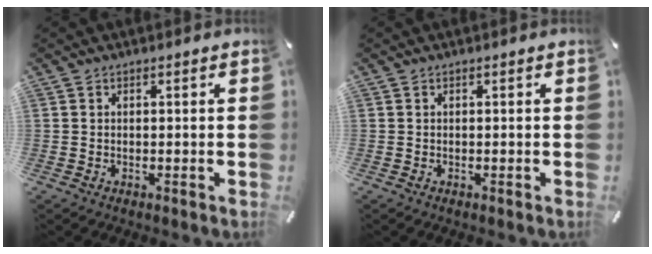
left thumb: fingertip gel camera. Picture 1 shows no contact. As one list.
[{"total": 0.0}]